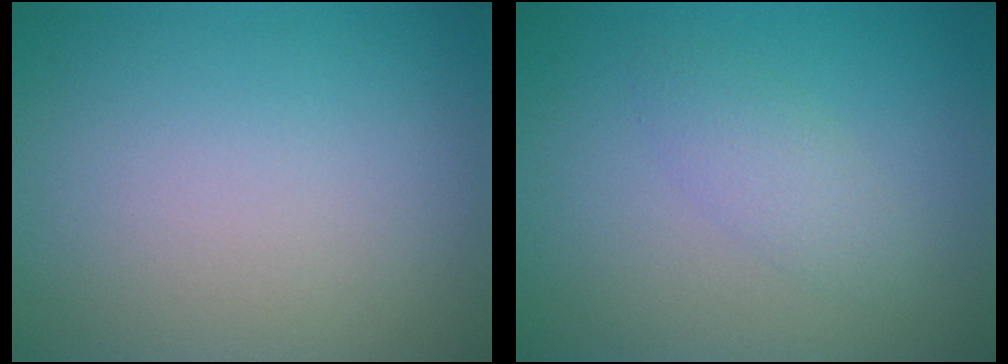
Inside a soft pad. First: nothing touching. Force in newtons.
{"total": 1.8, "press": 1.8, "slide": 0.2}